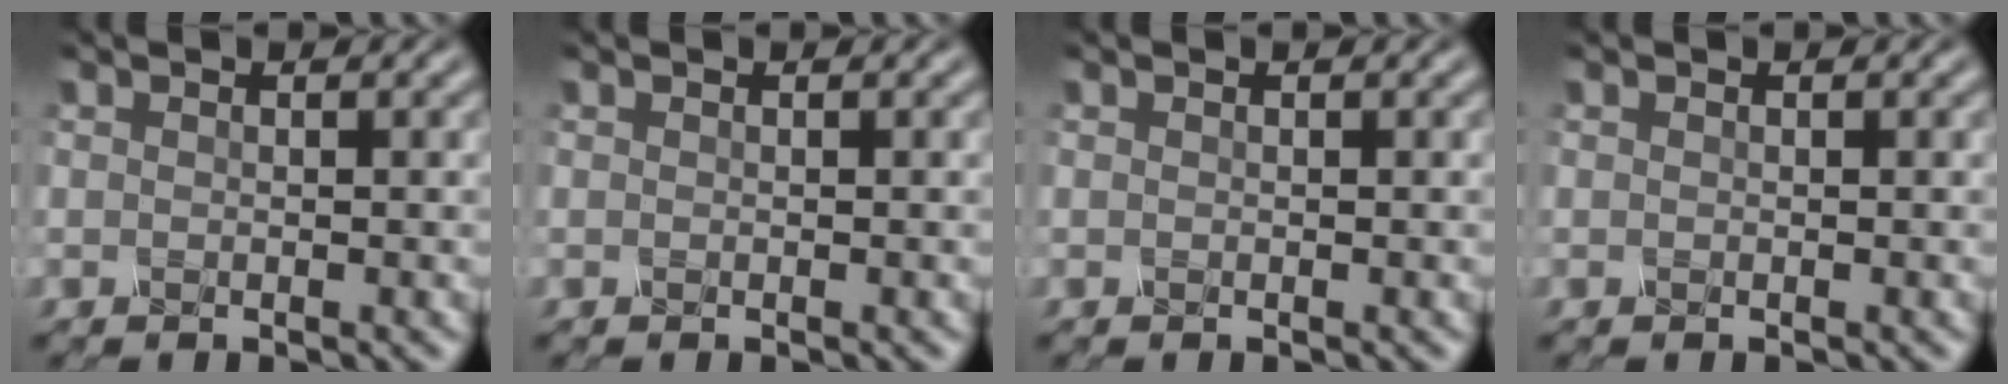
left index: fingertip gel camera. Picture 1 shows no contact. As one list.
[{"total": 0.0}, {"total": 0.0}, {"total": 0.0}]